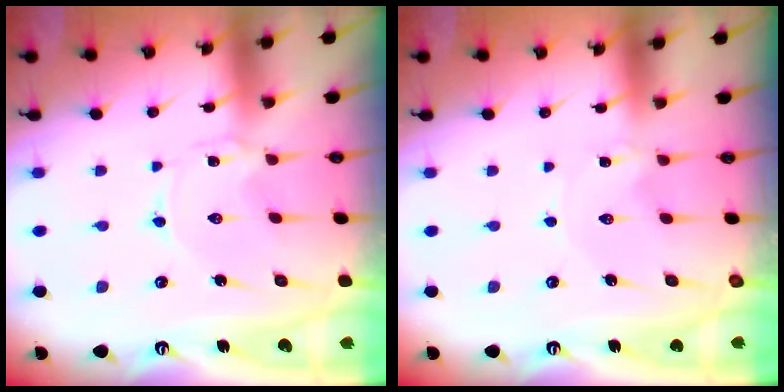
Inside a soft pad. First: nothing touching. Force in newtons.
{"total": 0.0}